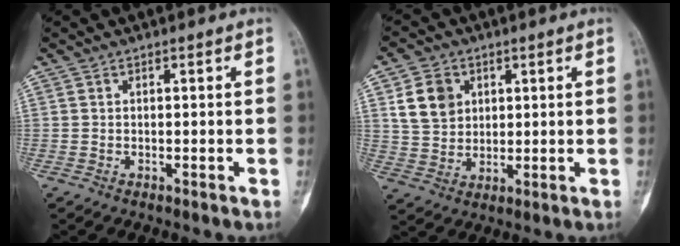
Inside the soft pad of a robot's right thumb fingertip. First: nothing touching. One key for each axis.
{"total": 8.3, "fx": 2.9, "fy": 6.7, "fz": 4.1, "tx": -0.052, "ty": -0.008, "tz": 0.060}